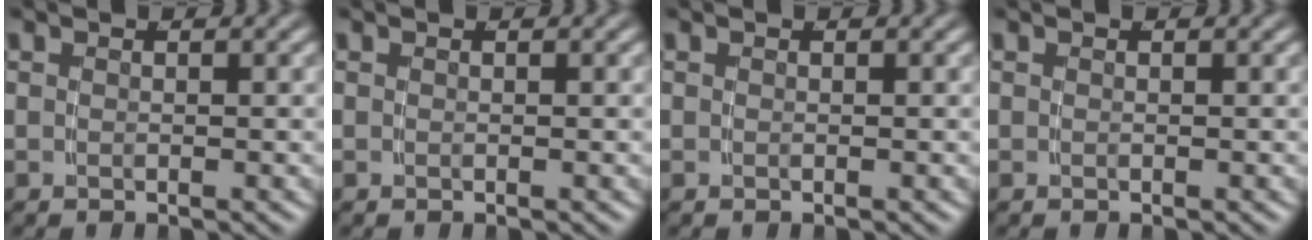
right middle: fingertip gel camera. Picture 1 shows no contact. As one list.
[{"total": 0.0}, {"total": 0.0}, {"total": 0.0}]